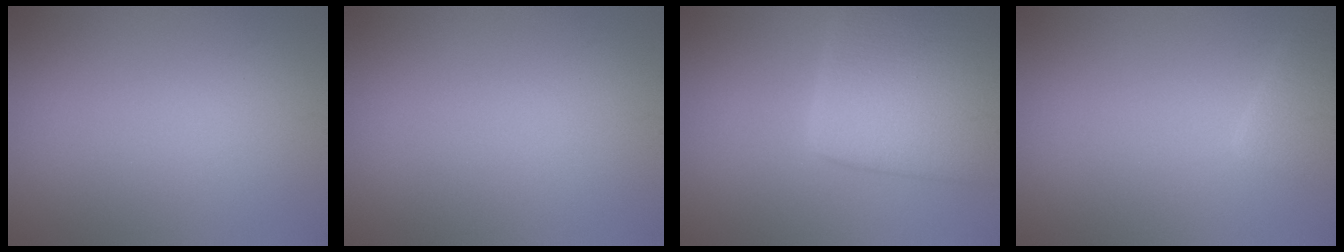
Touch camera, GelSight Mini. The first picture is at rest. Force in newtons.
{"total": 0.0}
{"total": 12.0, "press": 11.9, "slide": 0.5}
{"total": 2.1, "press": 2.1, "slide": 0.2}